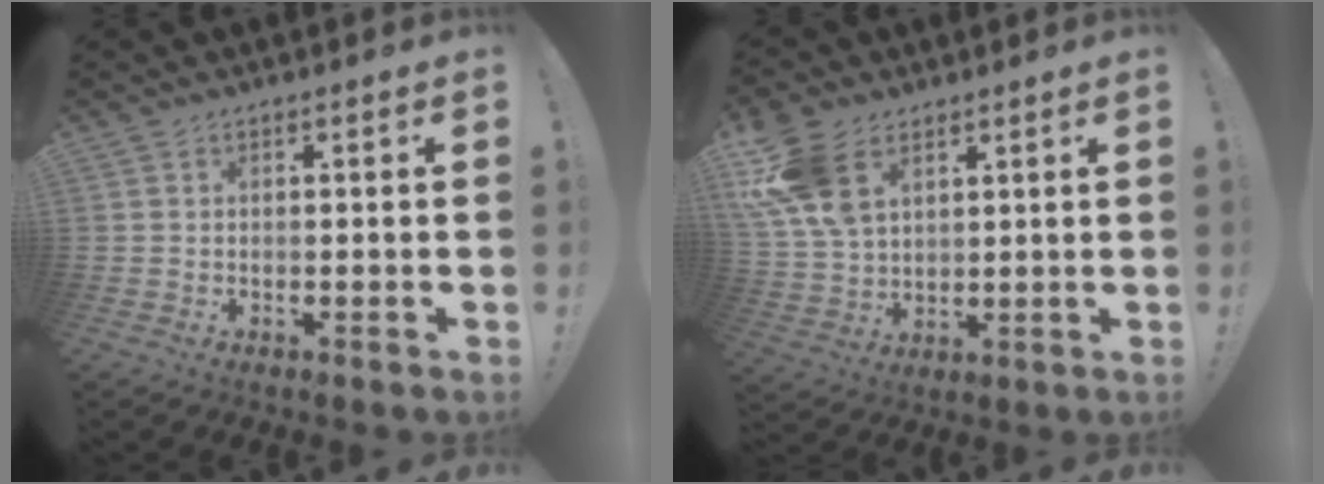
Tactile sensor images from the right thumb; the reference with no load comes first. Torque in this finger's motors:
{"motor_torque": [1.24, 2.70, 1.55, 0.68, 0.47]}